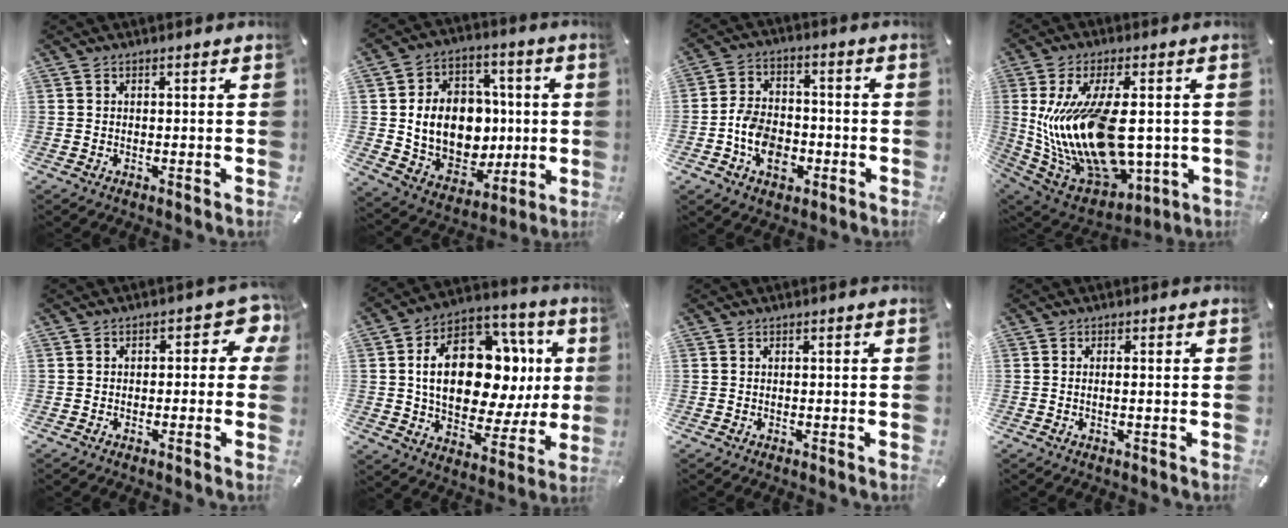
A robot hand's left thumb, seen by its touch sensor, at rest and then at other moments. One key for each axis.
{"total": 15.0, "fx": 0.9, "fy": 12.6, "fz": 8.2, "tx": -0.162, "ty": -0.010, "tz": 0.032}
{"total": 9.8, "fx": -3.3, "fy": 7.5, "fz": 5.4, "tx": -0.120, "ty": 0.023, "tz": -0.057}
{"total": 21.7, "fx": 1.8, "fy": 11.3, "fz": 18.4, "tx": -0.398, "ty": -0.025, "tz": 0.038}
{"total": 5.3, "fx": 0.2, "fy": 3.3, "fz": 4.2, "tx": -0.048, "ty": 0.004, "tz": -0.003}
{"total": 24.4, "fx": 4.1, "fy": 14.9, "fz": 18.8, "tx": -0.311, "ty": -0.018, "tz": 0.076}
{"total": 0.0}
{"total": 1.3, "fx": -0.1, "fy": -0.1, "fz": 1.3, "tx": -0.024, "ty": -0.006, "tz": 0.000}